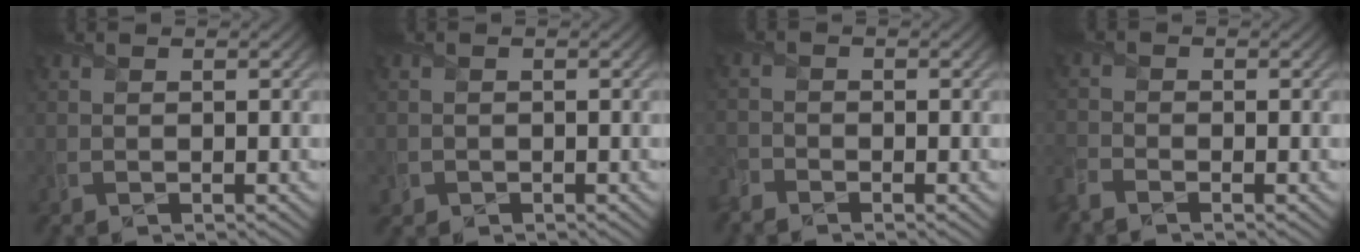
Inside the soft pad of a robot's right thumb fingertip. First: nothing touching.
{"total": 1.0, "force": [-0.5, 0.9, 0.0], "torque": [0.004, -0.007, -0.012]}
{"total": 2.2, "force": [-2.0, 0.7, 0.5], "torque": [-0.013, -0.009, -0.054]}
{"total": 2.9, "force": [-2.6, 0.9, 1.2], "torque": [-0.033, -0.014, -0.067]}